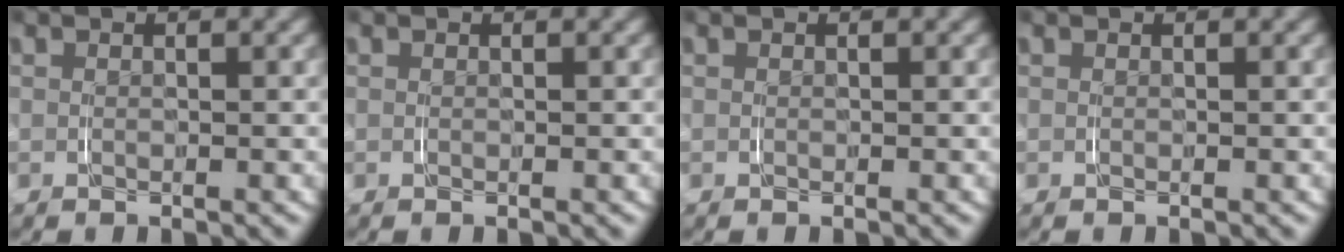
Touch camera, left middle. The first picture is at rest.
{"total": 0.0}
{"total": 0.0}
{"total": 0.0}